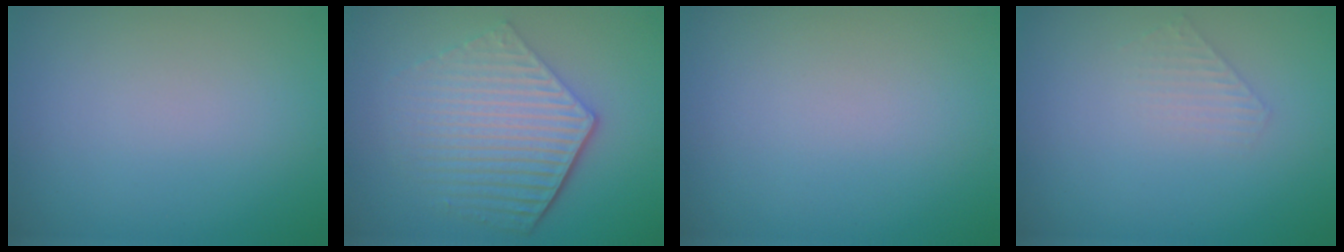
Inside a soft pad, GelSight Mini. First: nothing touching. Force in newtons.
{"total": 6.1, "press": 4.5, "slide": 4.2}
{"total": 0.0}
{"total": 1.3, "press": 1.3, "slide": 0.2}